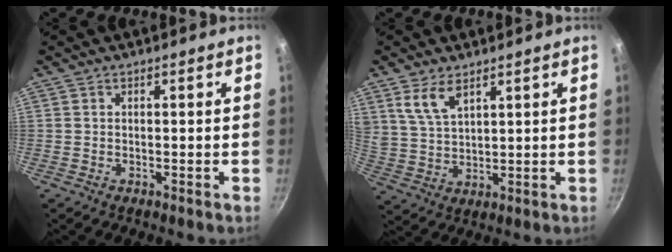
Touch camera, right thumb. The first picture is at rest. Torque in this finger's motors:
{"motor_torque": [0.35, 2.35, 1.44, 0.95, 0.48]}